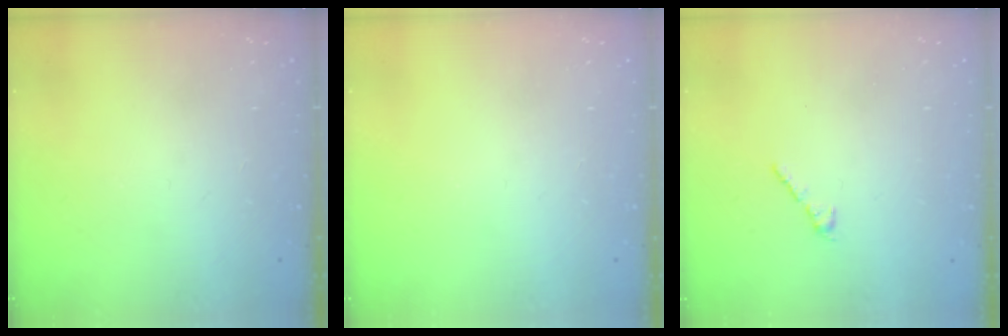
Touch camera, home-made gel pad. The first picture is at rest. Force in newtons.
{"total": 0.0}
{"total": 2.5, "press": 2.4, "slide": 0.7}